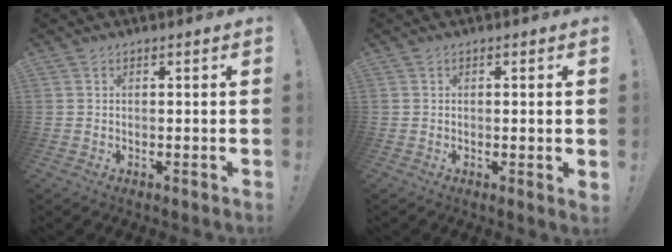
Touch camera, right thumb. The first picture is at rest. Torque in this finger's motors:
{"motor_torque": [0.21, 0.19, 0.03, -0.01, 0.00]}